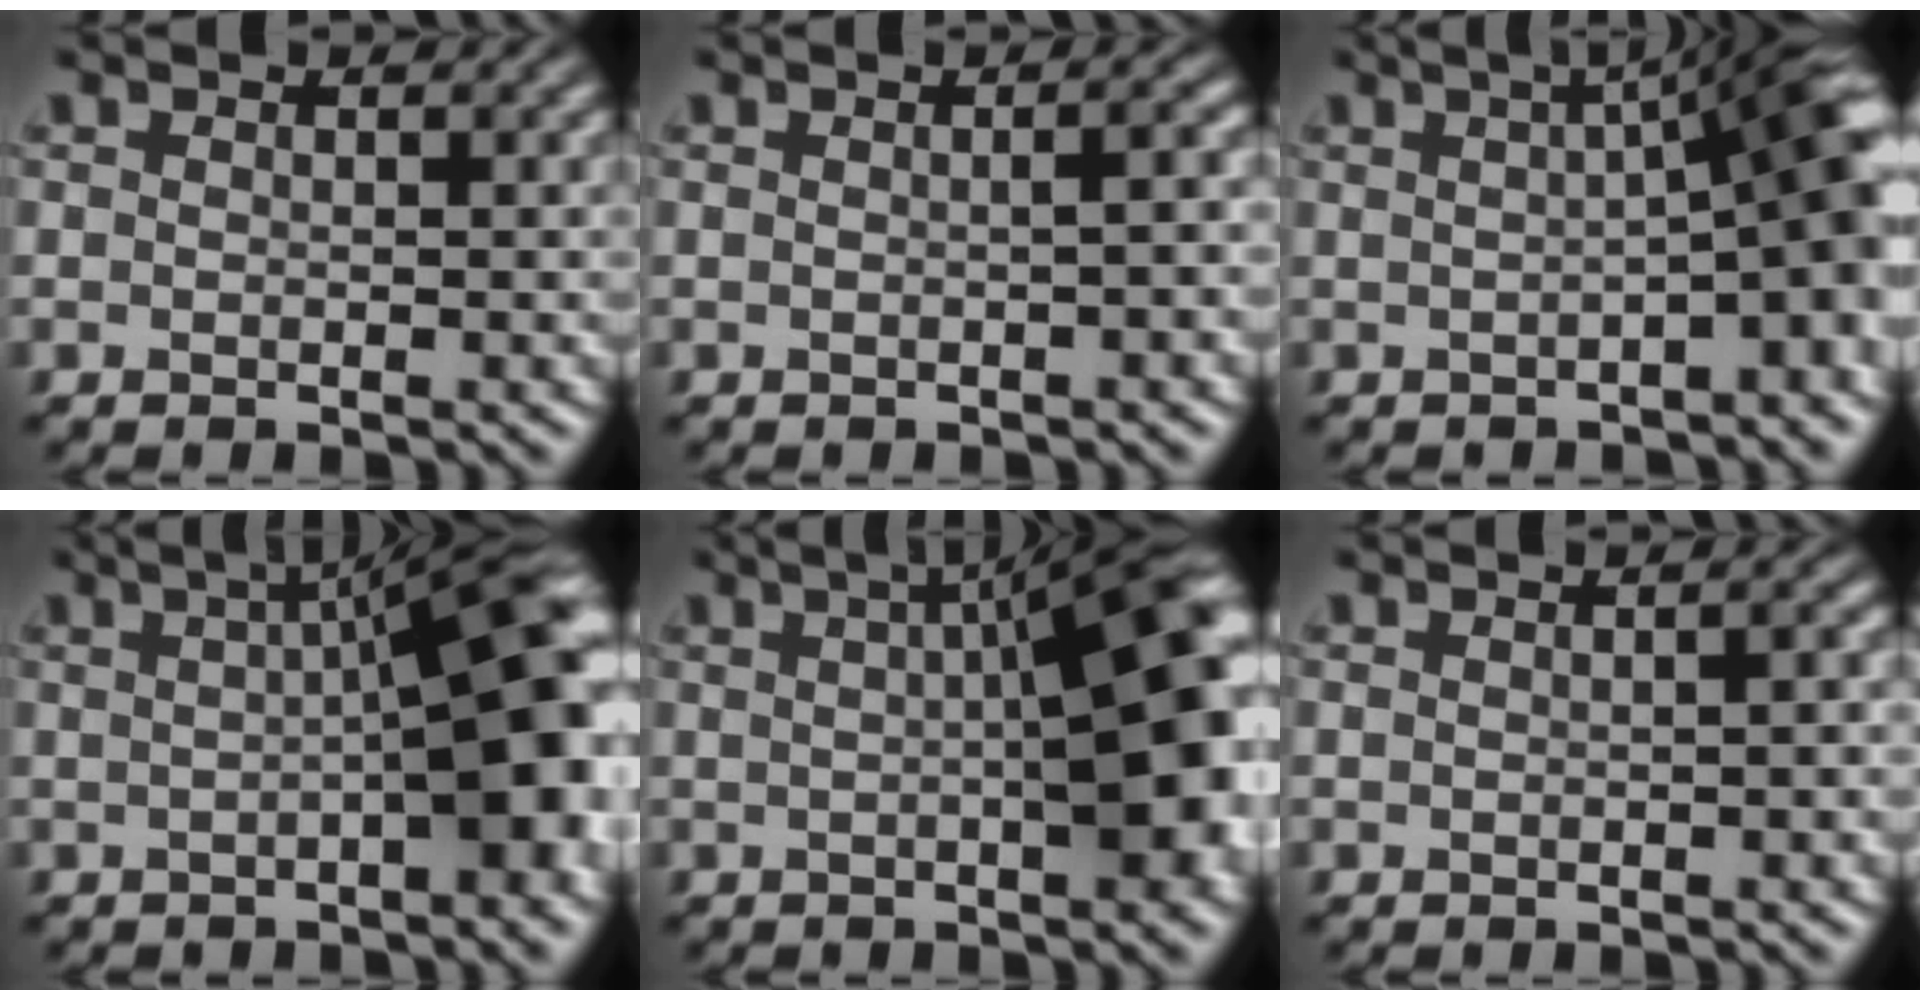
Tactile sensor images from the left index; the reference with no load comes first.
{"total": 3.0, "force": [0.4, 1.2, 2.7], "torque": [-0.010, 0.013, -0.010]}
{"total": 9.4, "force": [0.4, 2.7, 9.0], "torque": [-0.083, 0.024, 0.002]}
{"total": 9.8, "force": [0.4, 2.8, 9.4], "torque": [-0.080, 0.023, 0.000]}
{"total": 10.9, "force": [1.3, 3.0, 10.4], "torque": [-0.083, 0.029, 0.006]}
{"total": 2.1, "force": [0.1, 0.8, 2.0], "torque": [-0.012, 0.006, -0.002]}